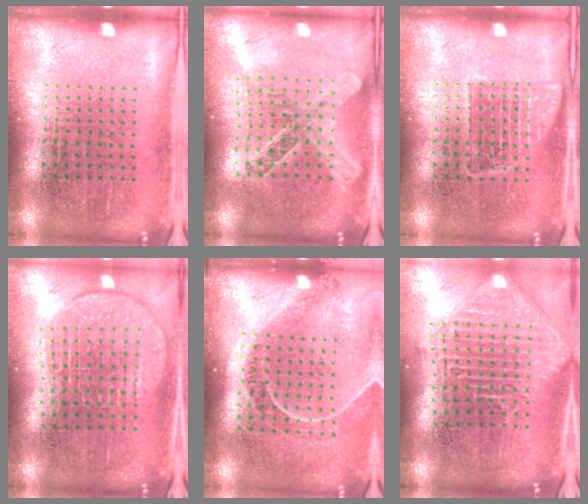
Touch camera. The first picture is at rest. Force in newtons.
{"total": 2.1, "press": 1.7, "slide": 1.2}
{"total": 1.0, "press": 1.0, "slide": 0.2}
{"total": 1.8, "press": 1.5, "slide": 1.0}
{"total": 1.2, "press": 1.2, "slide": 0.2}
{"total": 2.4, "press": 1.8, "slide": 1.5}